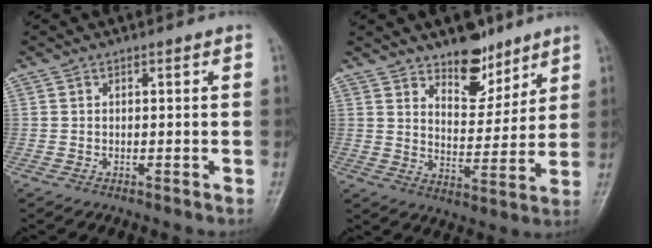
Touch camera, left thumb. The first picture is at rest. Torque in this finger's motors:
{"motor_torque": [0.08, 0.19, -0.44, -0.38, 0.10]}